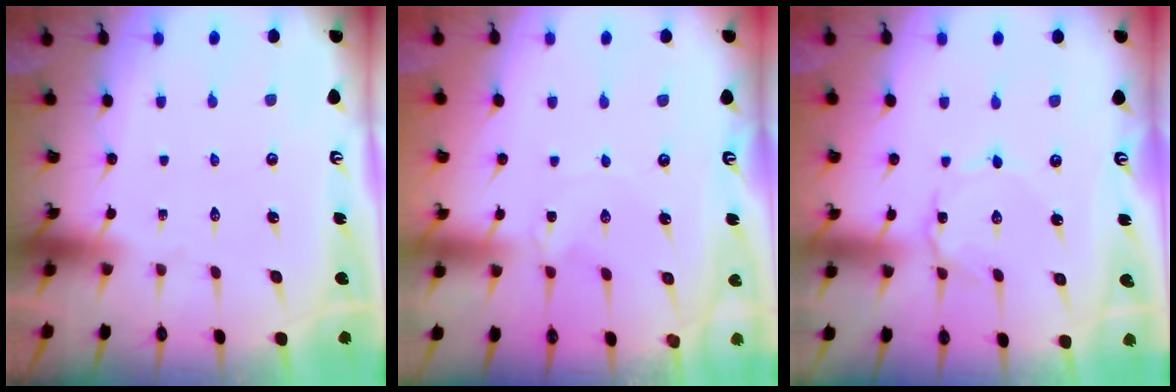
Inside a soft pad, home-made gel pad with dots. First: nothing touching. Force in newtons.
{"total": 0.8, "press": 0.8, "slide": 0.2}
{"total": 2.1, "press": 2.0, "slide": 0.2}